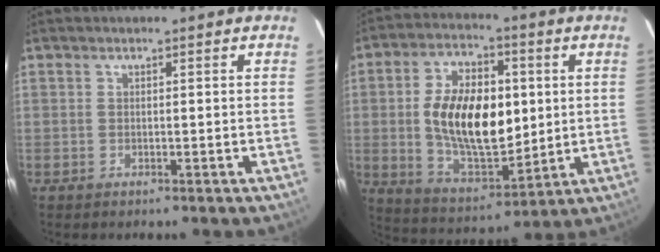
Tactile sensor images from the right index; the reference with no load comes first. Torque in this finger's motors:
{"motor_torque": [1.17, 0.54, 1.05, 0.21]}